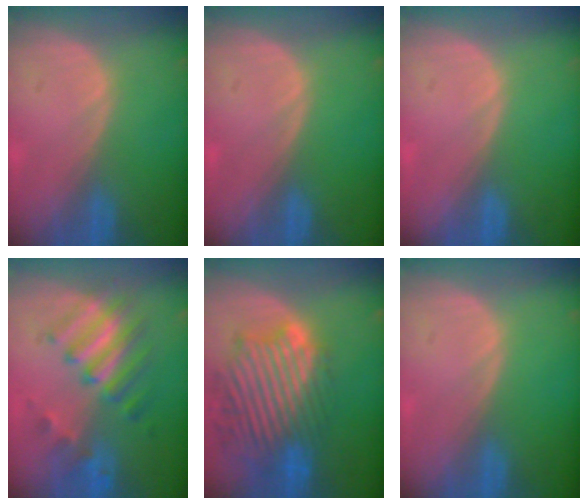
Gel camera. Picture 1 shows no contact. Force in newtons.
{"total": 0.0}
{"total": 0.0}
{"total": 7.5, "press": 7.4, "slide": 0.9}
{"total": 13.1, "press": 11.6, "slide": 6.2}
{"total": 0.0}